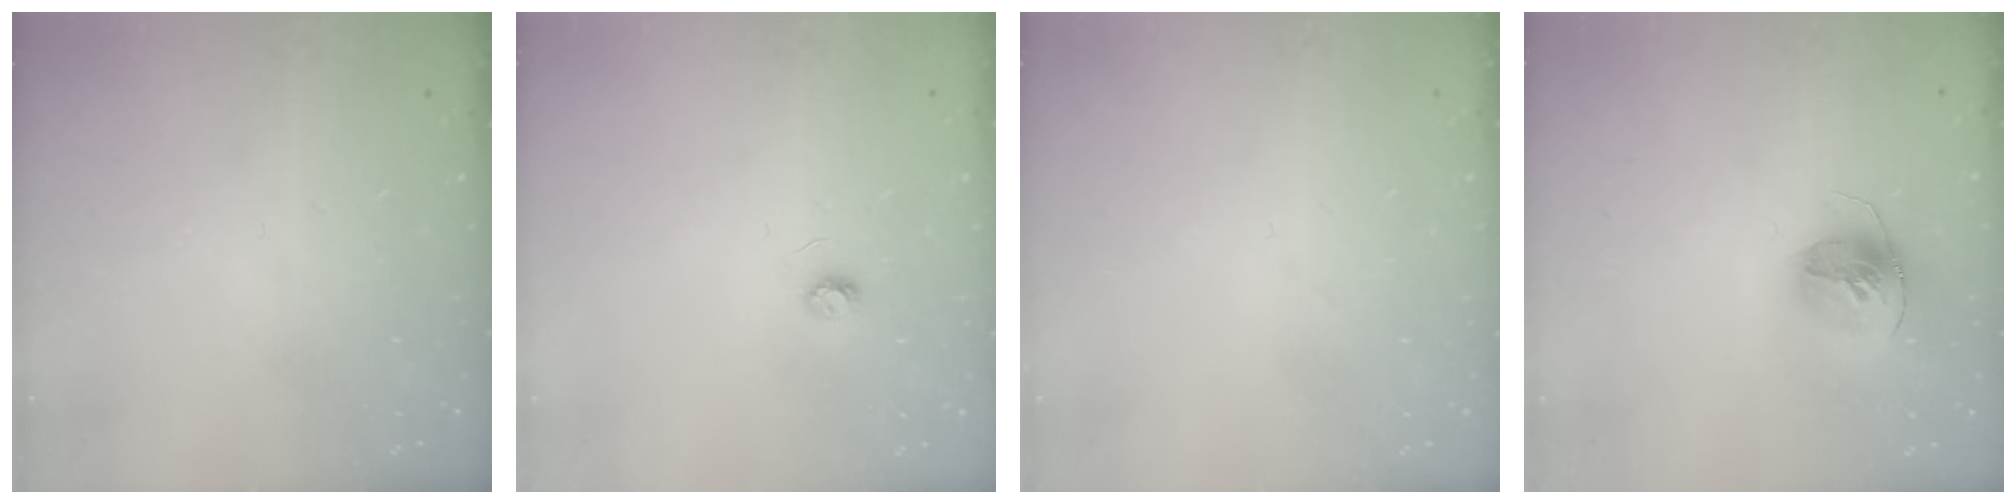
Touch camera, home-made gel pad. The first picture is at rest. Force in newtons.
{"total": 3.2, "press": 3.2, "slide": 0.3}
{"total": 1.1, "press": 1.1, "slide": 0.1}
{"total": 14.3, "press": 14.3, "slide": 1.5}